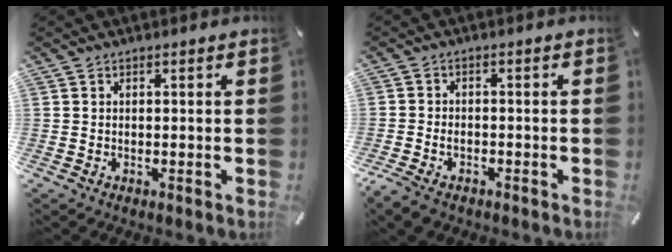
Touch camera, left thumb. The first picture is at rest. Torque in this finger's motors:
{"motor_torque": [0.14, 1.22, 0.48, 0.37, 0.10]}